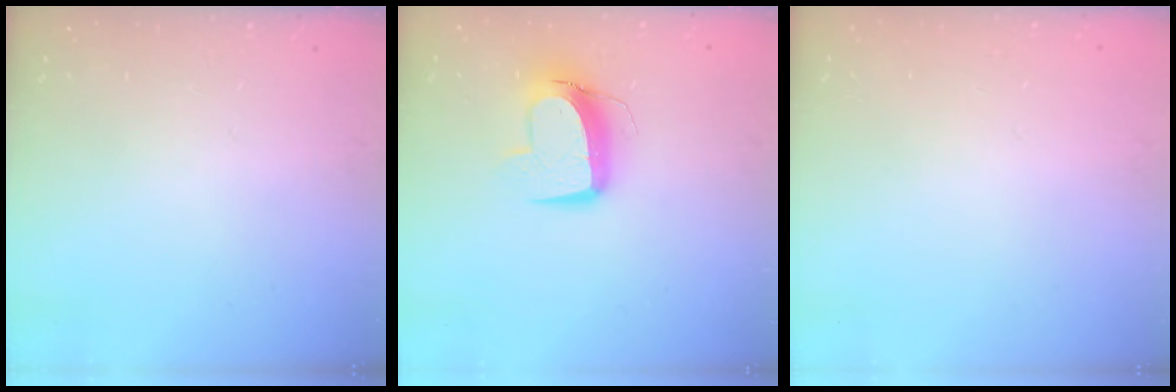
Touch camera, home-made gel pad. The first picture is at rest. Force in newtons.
{"total": 11.8, "press": 11.7, "slide": 1.2}
{"total": 0.0}